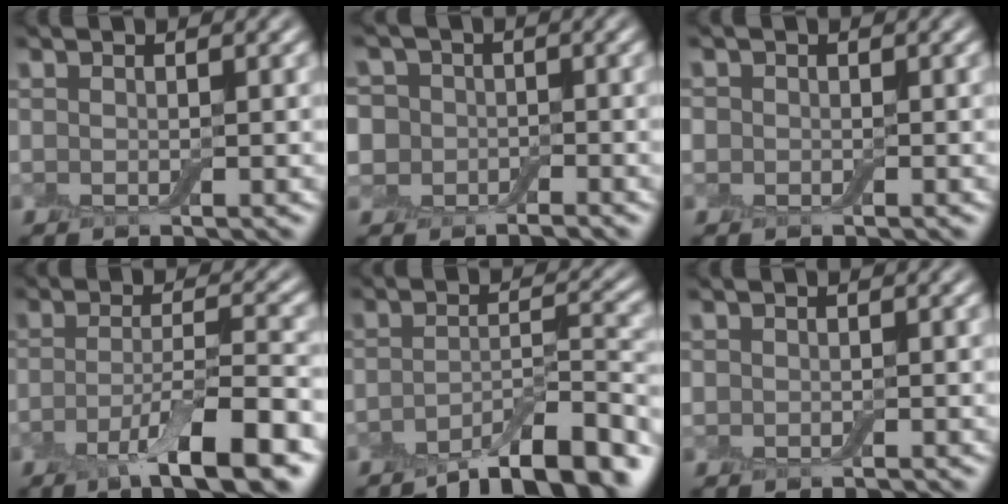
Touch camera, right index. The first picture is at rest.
{"total": 5.3, "force": [-0.4, 4.8, 2.3], "torque": [-0.048, 0.016, -0.049]}
{"total": 1.0, "force": [-0.2, 1.0, 0.2], "torque": [0.004, -0.003, -0.010]}
{"total": 7.4, "force": [-4.0, 1.3, 6.0], "torque": [-0.101, 0.000, -0.071]}
{"total": 8.2, "force": [-6.3, 2.0, 4.9], "torque": [-0.067, 0.002, -0.102]}
{"total": 0.6, "force": [-0.3, 0.5, 0.1], "torque": [0.002, -0.003, -0.007]}